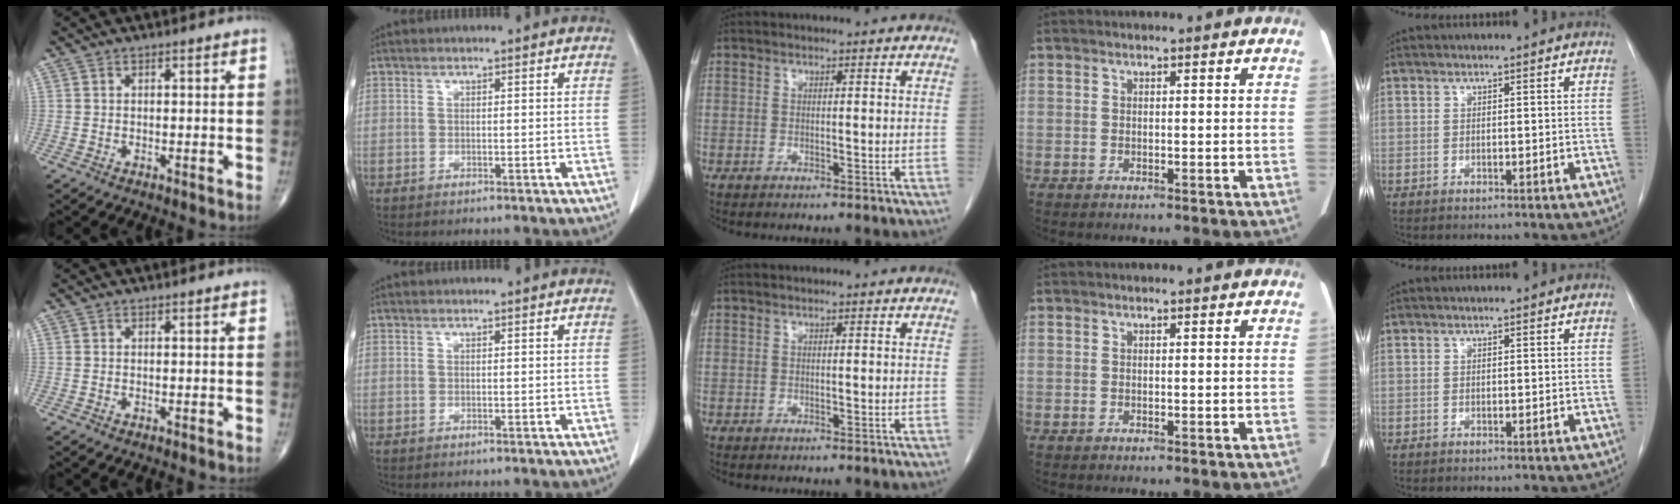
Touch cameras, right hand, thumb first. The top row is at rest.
{}